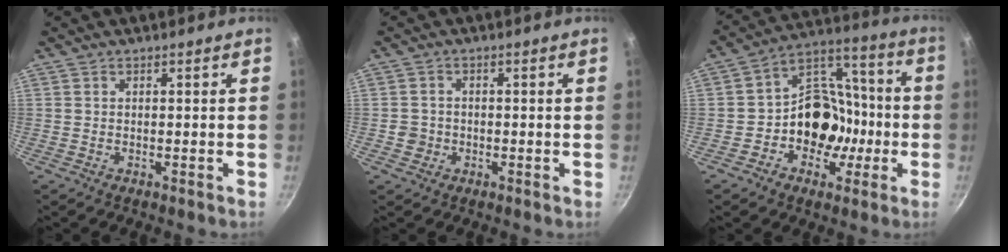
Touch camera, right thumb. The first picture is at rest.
{"total": 2.6, "force": [-0.7, 2.4, 0.6], "torque": [-0.001, 0.010, -0.011]}
{"total": 14.7, "force": [-3.4, 11.8, 8.1], "torque": [-0.063, 0.062, -0.060]}